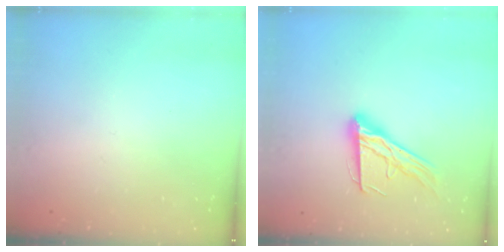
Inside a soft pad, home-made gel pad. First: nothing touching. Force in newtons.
{"total": 14.8, "press": 14.8, "slide": 1.3}